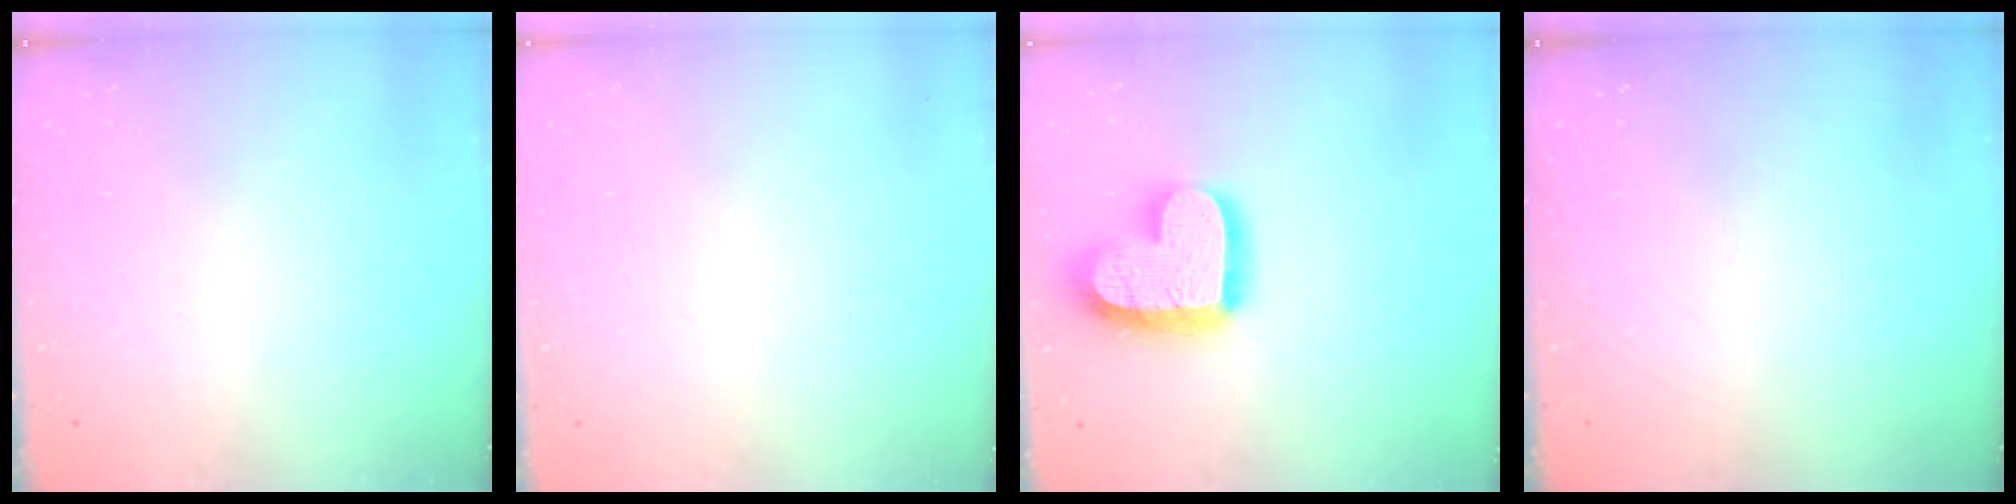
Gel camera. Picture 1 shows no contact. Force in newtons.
{"total": 0.8, "press": 0.4, "slide": 0.7}
{"total": 17.7, "press": 17.7, "slide": 1.5}
{"total": 0.0}